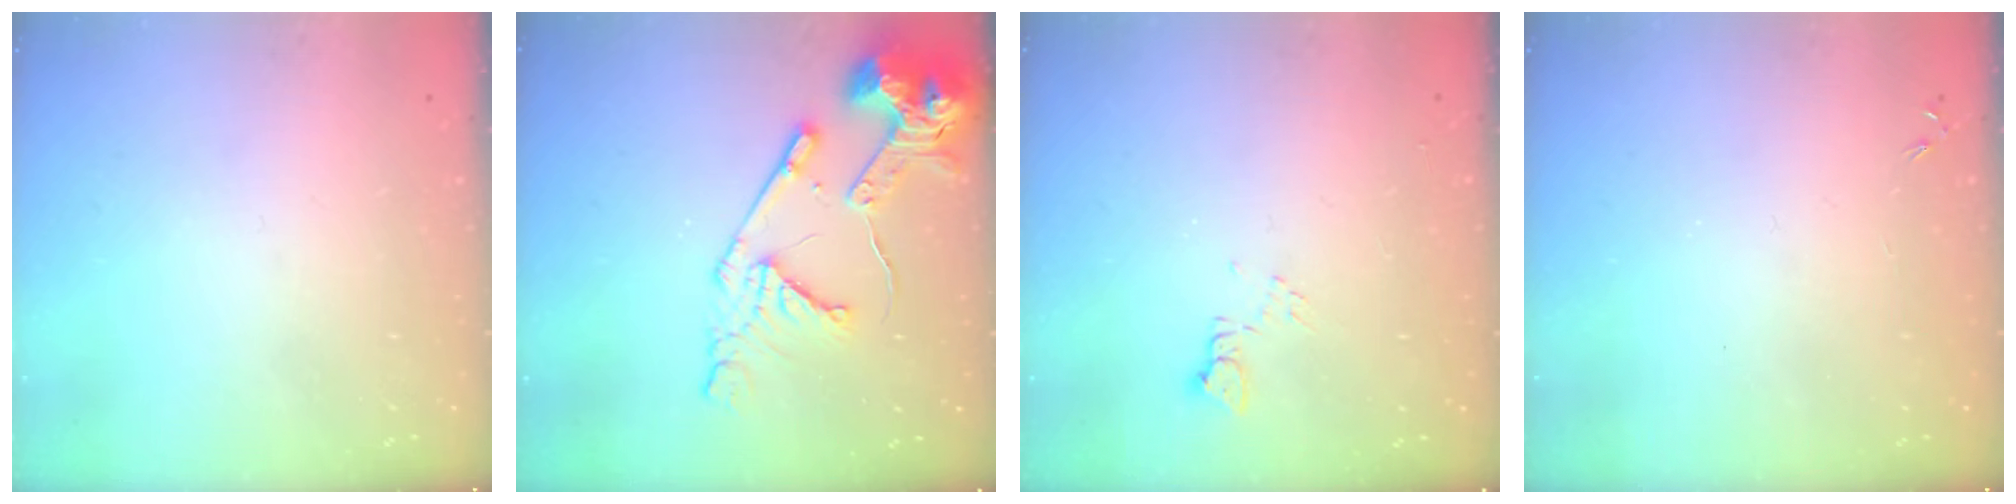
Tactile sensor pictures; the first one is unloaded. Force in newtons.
{"total": 16.0, "press": 15.9, "slide": 1.7}
{"total": 3.6, "press": 3.6, "slide": 0.5}
{"total": 0.0}